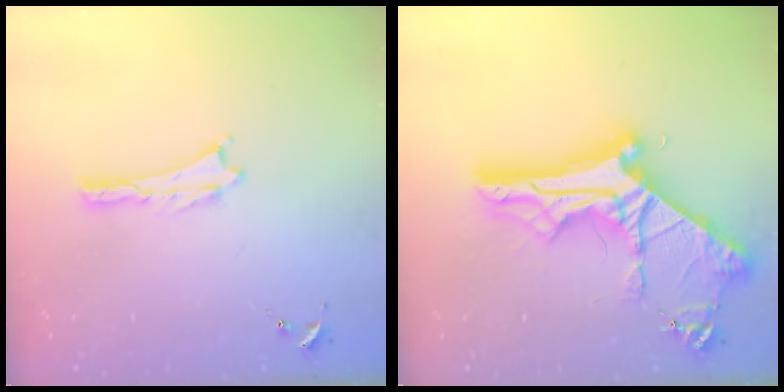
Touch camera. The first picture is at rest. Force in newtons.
{"total": 12.0, "press": 12.0, "slide": 1.3}